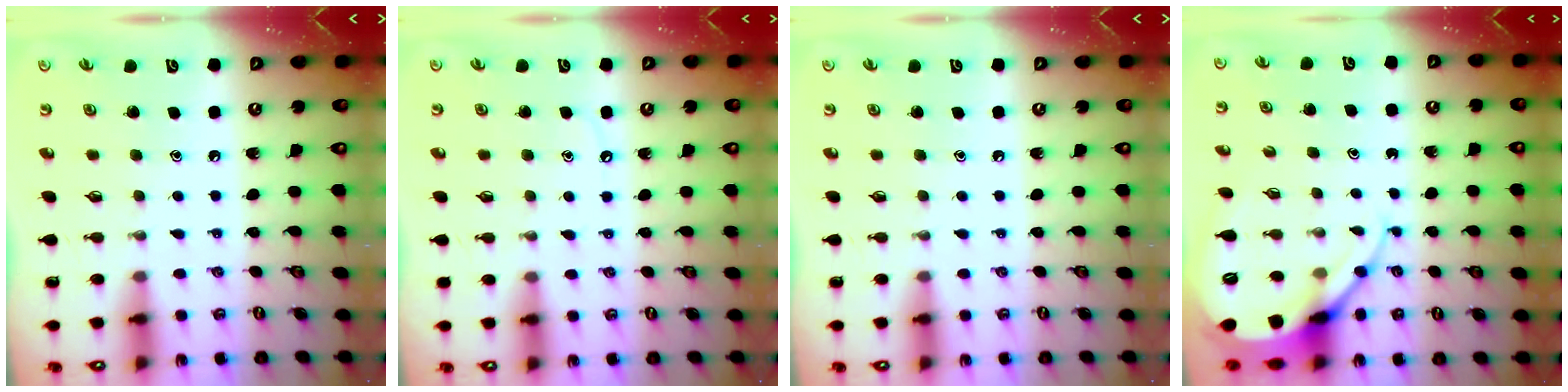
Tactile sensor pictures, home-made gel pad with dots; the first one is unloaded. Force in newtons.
{"total": 3.2, "press": 3.2, "slide": 0.5}
{"total": 0.0}
{"total": 9.9, "press": 9.8, "slide": 1.2}